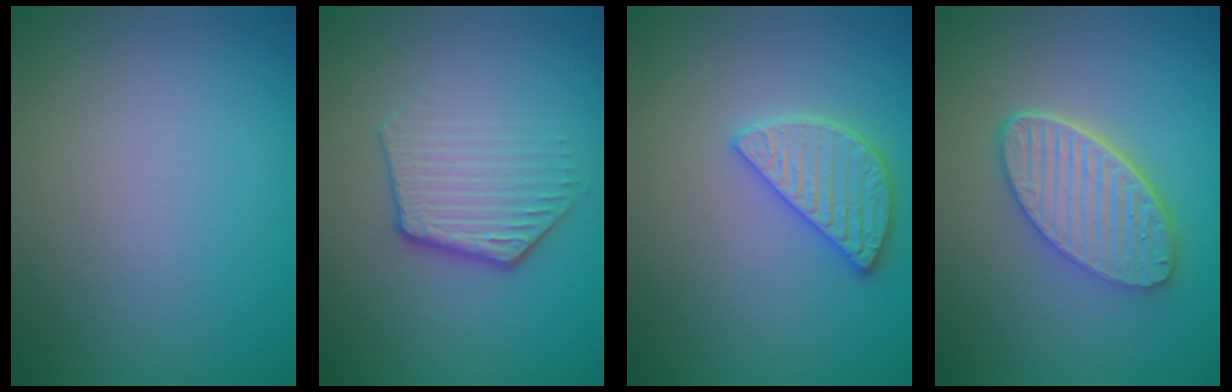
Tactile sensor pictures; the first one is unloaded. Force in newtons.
{"total": 4.0, "press": 2.9, "slide": 2.8}
{"total": 2.8, "press": 2.8, "slide": 0.6}
{"total": 5.8, "press": 4.5, "slide": 3.6}